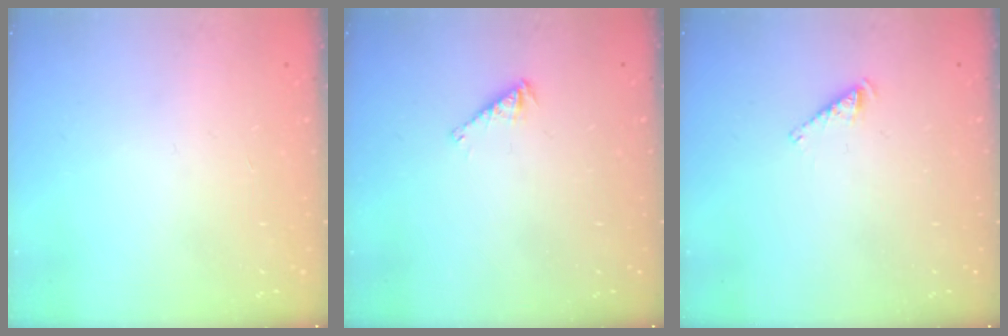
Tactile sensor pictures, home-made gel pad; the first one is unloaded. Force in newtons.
{"total": 2.9, "press": 2.8, "slide": 0.5}
{"total": 2.3, "press": 2.2, "slide": 0.4}